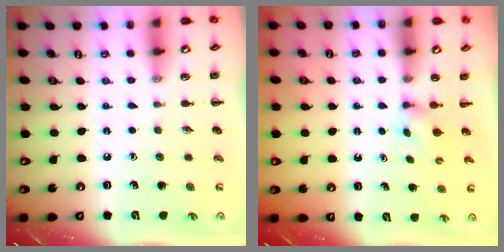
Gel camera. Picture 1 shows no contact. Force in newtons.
{"total": 1.8, "press": 1.5, "slide": 0.9}